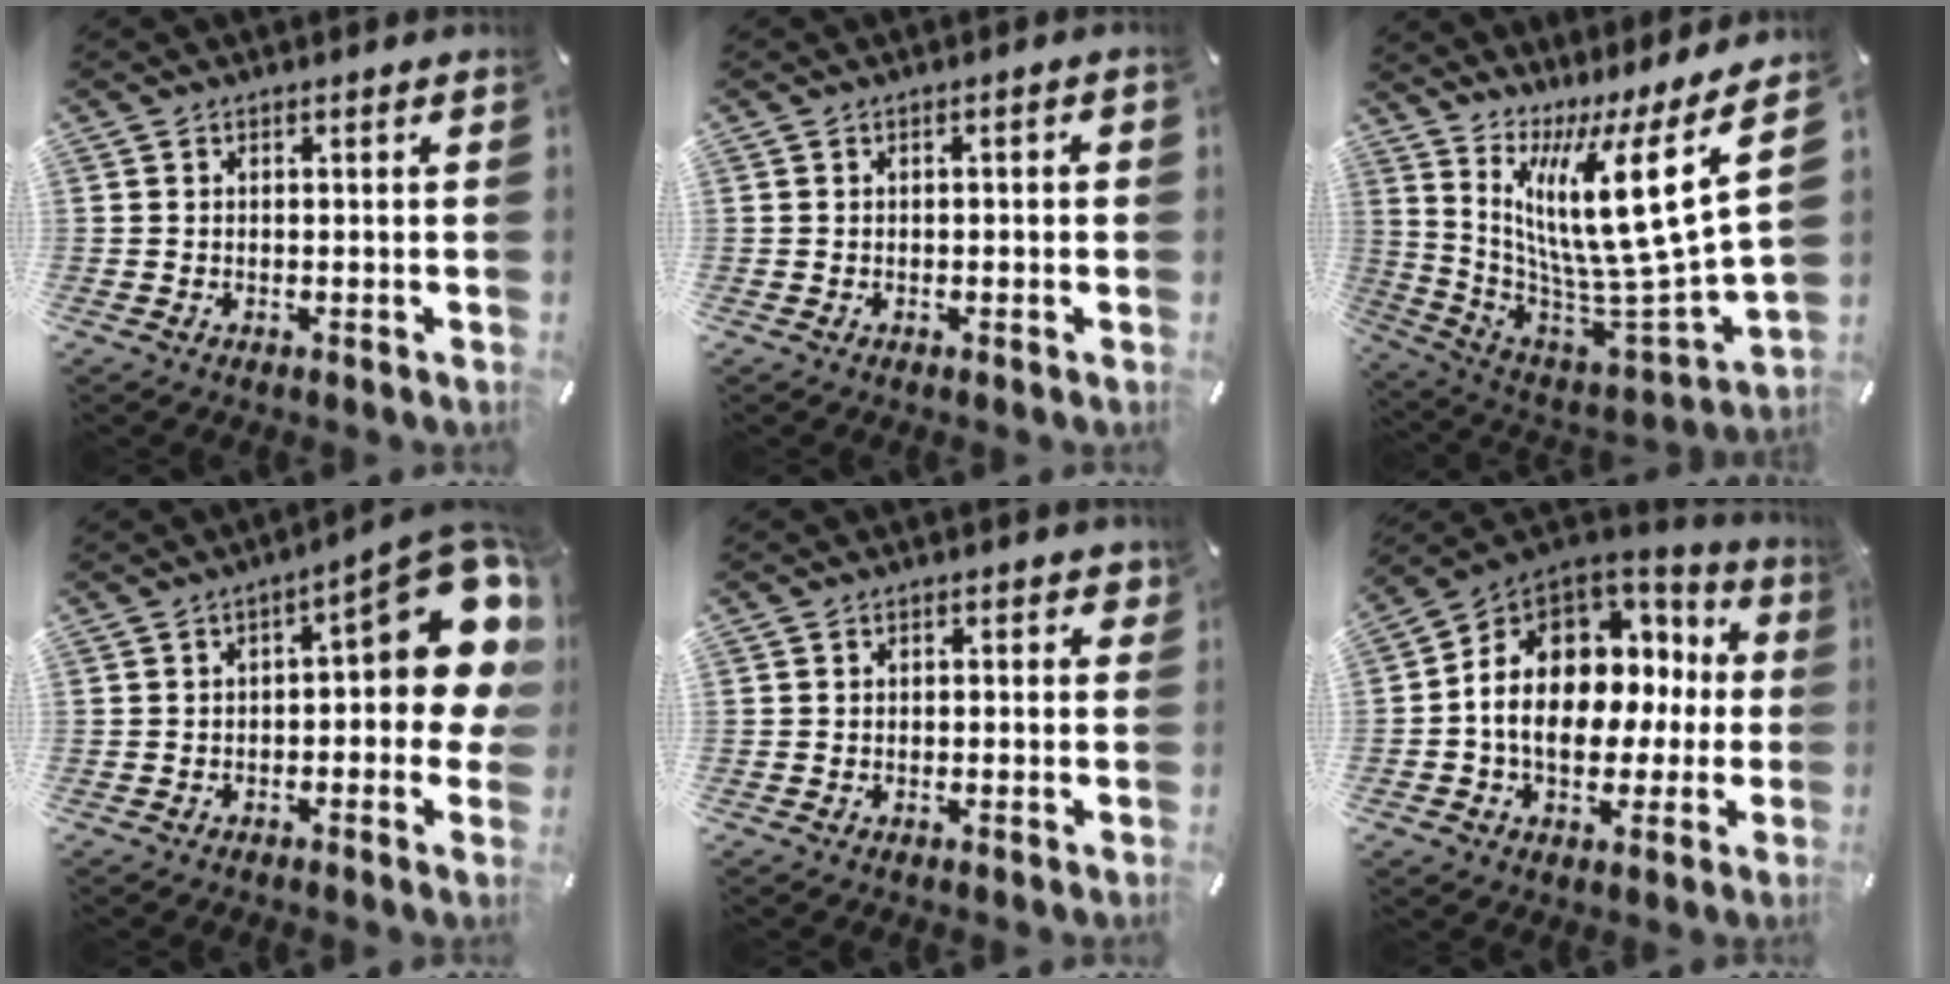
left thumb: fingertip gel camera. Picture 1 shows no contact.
{"total": 1.1, "force": [-0.2, 0.4, 1.0], "torque": [-0.017, 0.001, -0.004]}
{"total": 22.0, "force": [8.5, 4.5, 19.8], "torque": [-0.356, -0.085, 0.134]}
{"total": 17.2, "force": [5.5, 6.6, 14.9], "torque": [-0.177, -0.040, 0.091]}
{"total": 1.1, "force": [0.1, 0.9, 0.6], "torque": [0.004, 0.000, -0.003]}
{"total": 14.9, "force": [0.4, 11.6, 9.3], "torque": [-0.156, -0.008, 0.008]}